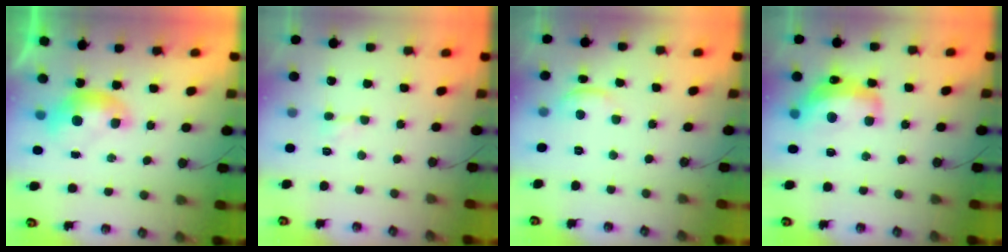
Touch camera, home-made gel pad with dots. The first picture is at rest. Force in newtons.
{"total": 1.3, "press": 1.2, "slide": 0.3}
{"total": 0.7, "press": 0.6, "slide": 0.5}
{"total": 8.3, "press": 8.3, "slide": 0.9}